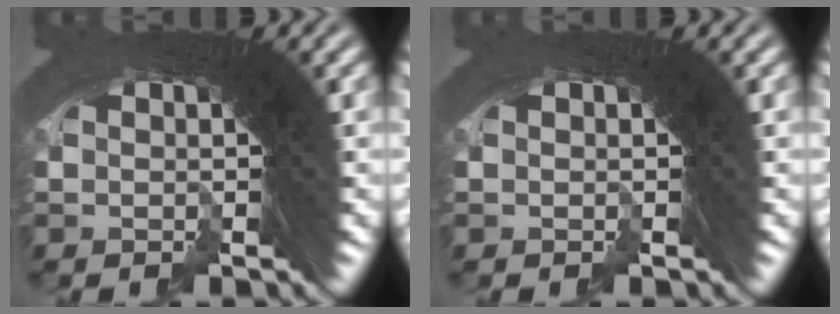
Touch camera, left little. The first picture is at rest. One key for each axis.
{"total": 0.0}